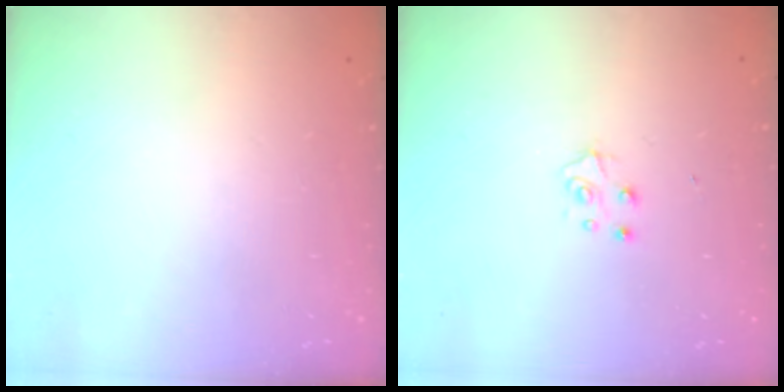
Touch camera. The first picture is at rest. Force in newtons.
{"total": 5.1, "press": 5.1, "slide": 0.5}